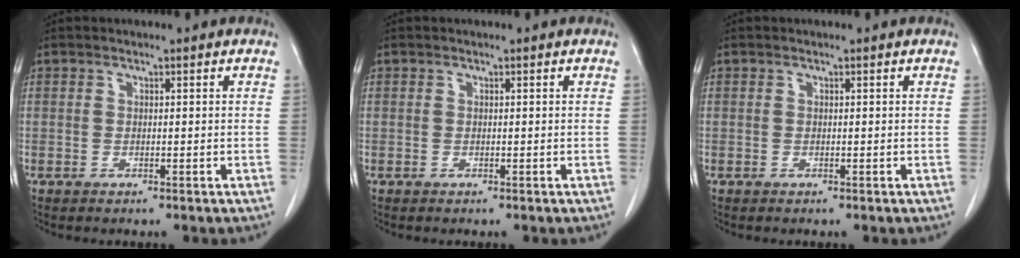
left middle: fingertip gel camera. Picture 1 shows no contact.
{"total": 0.0}
{"total": 0.0}